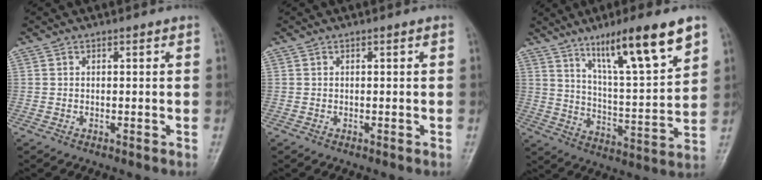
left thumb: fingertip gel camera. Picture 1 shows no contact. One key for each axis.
{"total": 0.0}
{"total": 17.2, "fx": 10.5, "fy": 2.6, "fz": 13.3, "tx": -0.204, "ty": -0.049, "tz": 0.181}